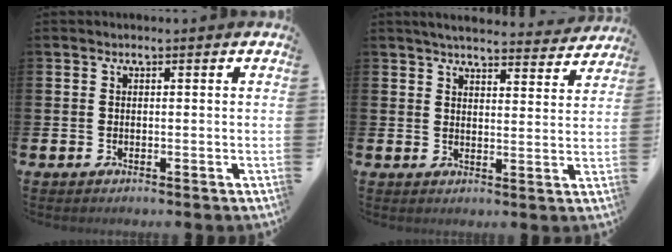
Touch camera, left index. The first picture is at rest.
{"total": 4.7, "force": [4.6, 0.5, 1.0], "torque": [-0.024, -0.033, 0.077]}